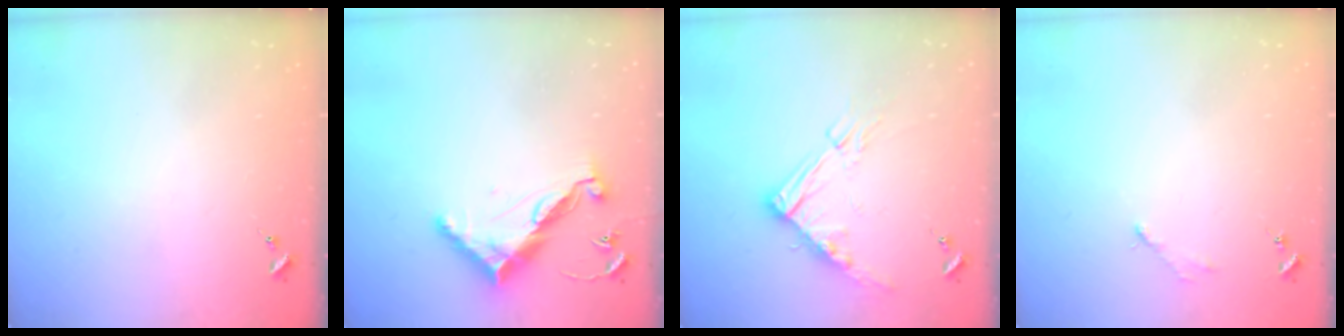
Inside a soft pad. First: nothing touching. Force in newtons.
{"total": 11.6, "press": 11.6, "slide": 0.4}
{"total": 12.3, "press": 12.2, "slide": 1.3}
{"total": 2.9, "press": 2.9, "slide": 0.4}